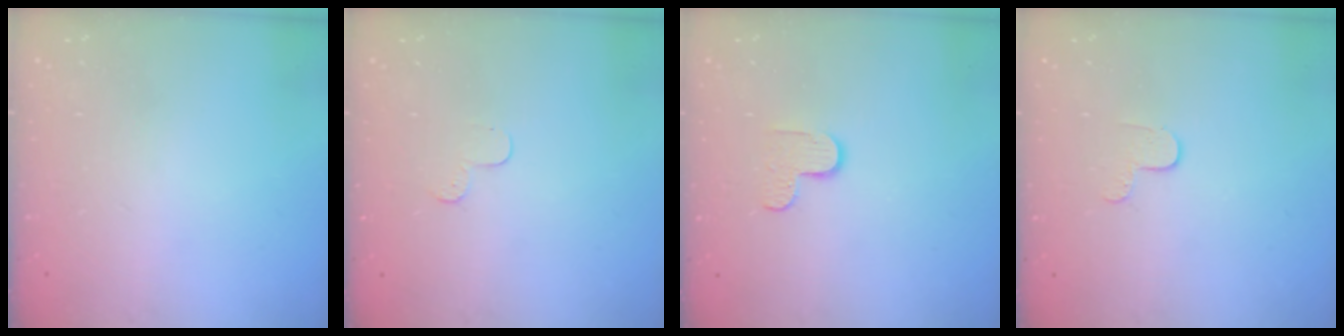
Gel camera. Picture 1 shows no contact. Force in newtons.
{"total": 3.2, "press": 3.2, "slide": 0.3}
{"total": 5.1, "press": 5.1, "slide": 0.5}
{"total": 4.7, "press": 4.6, "slide": 0.4}